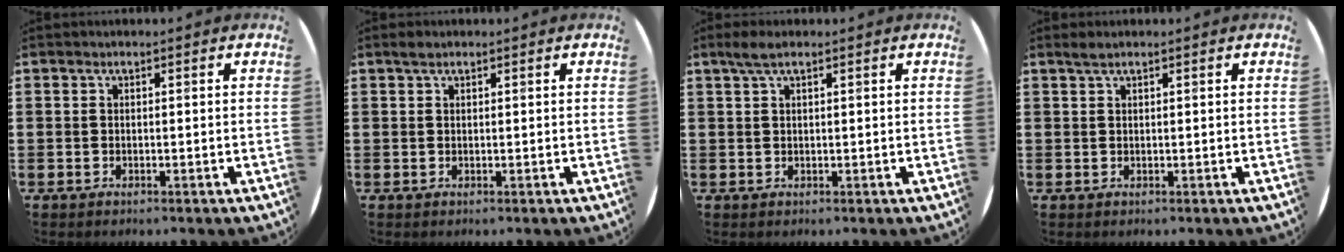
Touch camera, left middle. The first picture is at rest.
{"total": 0.8, "force": [0.7, 0.3, 0.3], "torque": [-0.007, 0.003, 0.012]}
{"total": 2.1, "force": [1.3, 0.4, 1.5], "torque": [-0.031, 0.005, 0.023]}
{"total": 0.9, "force": [0.7, 0.0, 0.5], "torque": [-0.010, 0.002, 0.012]}